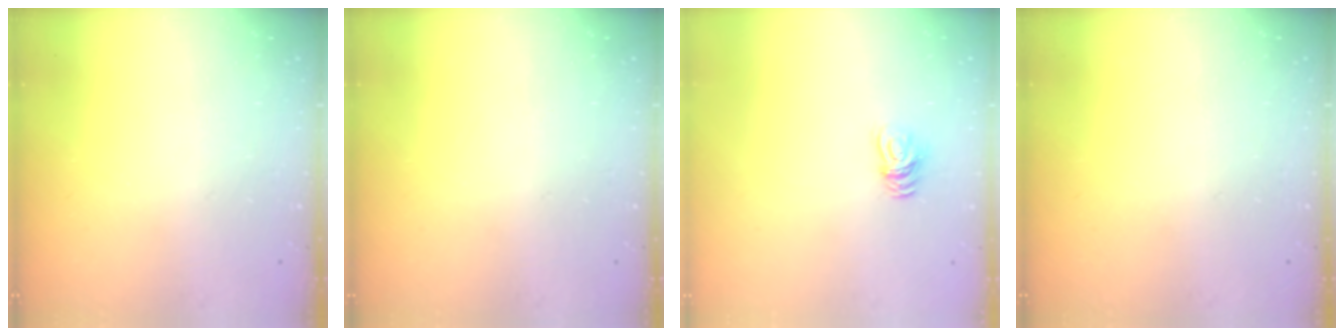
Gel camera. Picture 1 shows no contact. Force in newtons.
{"total": 0.0}
{"total": 5.4, "press": 5.4, "slide": 0.4}
{"total": 0.0}